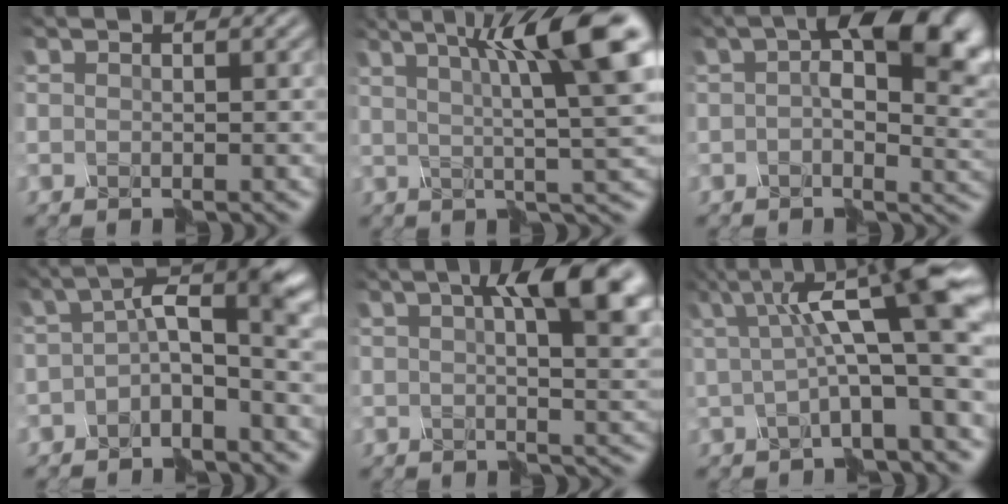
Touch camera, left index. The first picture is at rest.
{"total": 10.6, "force": [4.3, 1.8, 9.5], "torque": [-0.117, 0.023, 0.059]}
{"total": 12.4, "force": [3.0, 6.4, 10.2], "torque": [-0.136, 0.013, 0.039]}
{"total": 4.5, "force": [0.1, 1.5, 4.2], "torque": [-0.064, 0.026, -0.017]}
{"total": 10.2, "force": [3.9, 3.6, 8.8], "torque": [-0.097, 0.020, 0.048]}
{"total": 8.7, "force": [2.3, 1.5, 8.3], "torque": [-0.115, 0.027, 0.025]}